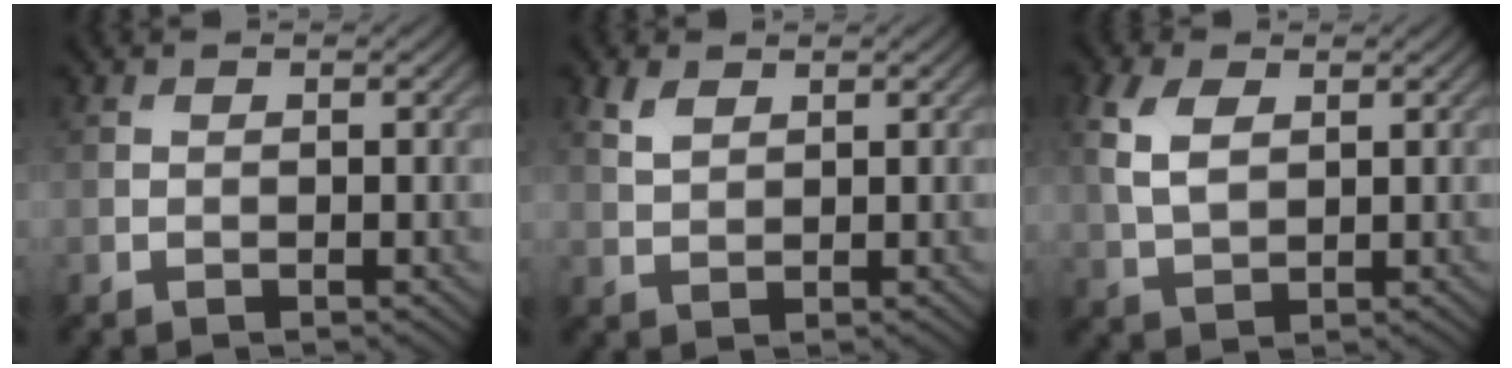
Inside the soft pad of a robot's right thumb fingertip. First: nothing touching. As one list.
[{"total": 2.4, "force": [1.5, 1.2, 1.4], "torque": [-0.041, 0.002, 0.032]}, {"total": 5.4, "force": [1.7, 3.2, 4.0], "torque": [-0.108, 0.006, 0.031]}]